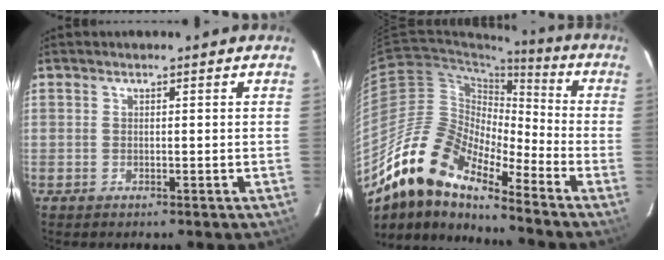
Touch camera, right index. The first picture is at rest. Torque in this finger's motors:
{"motor_torque": [0.93, -1.04, 0.27, -0.07]}